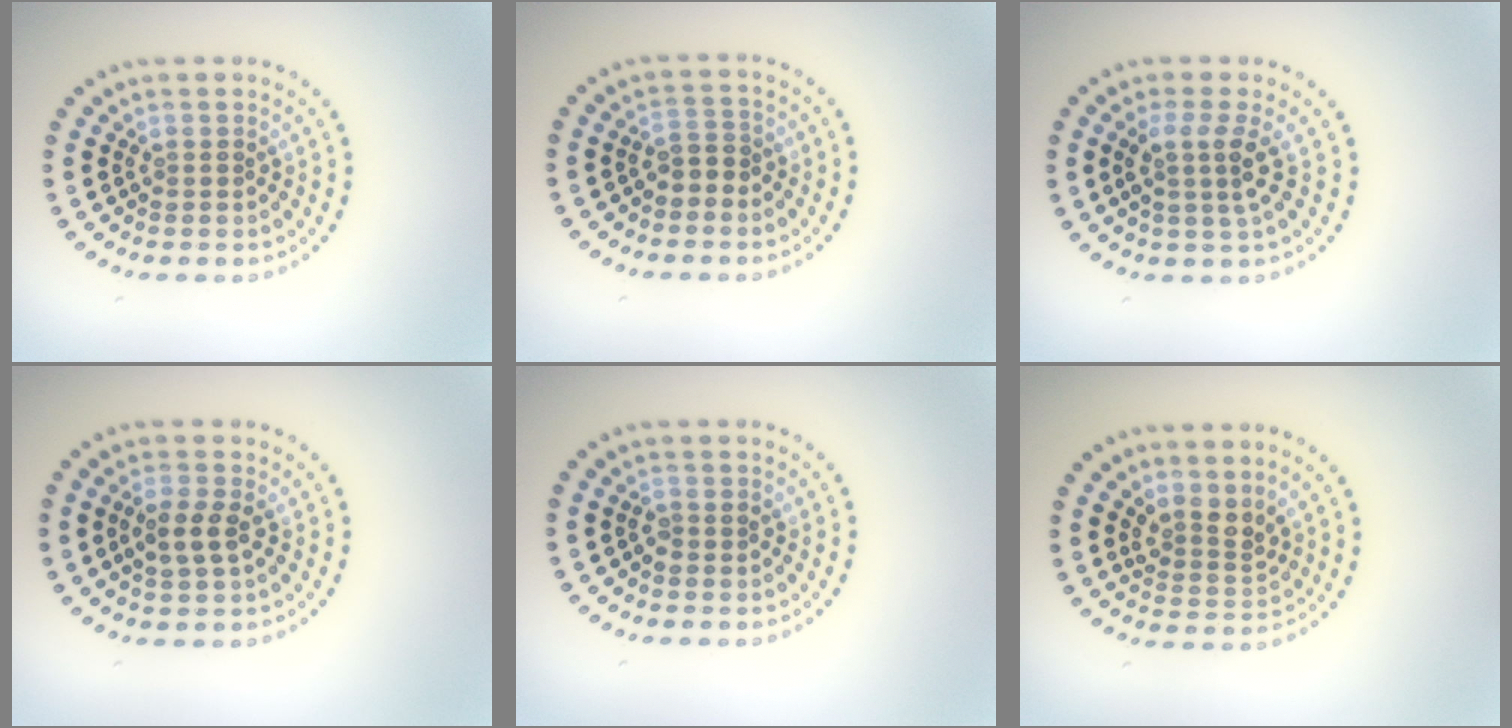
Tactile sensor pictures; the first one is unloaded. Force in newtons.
{"total": 1.8, "press": 1.6, "slide": 0.9}
{"total": 2.7, "press": 2.0, "slide": 1.9}
{"total": 2.3, "press": 2.3, "slide": 0.5}
{"total": 0.8, "press": 0.8, "slide": 0.1}
{"total": 2.5, "press": 1.8, "slide": 1.7}